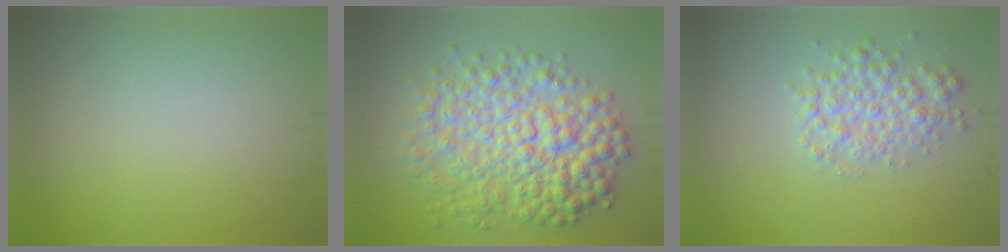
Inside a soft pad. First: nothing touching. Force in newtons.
{"total": 7.9, "press": 7.9, "slide": 0.1}
{"total": 3.4, "press": 3.4, "slide": 0.1}